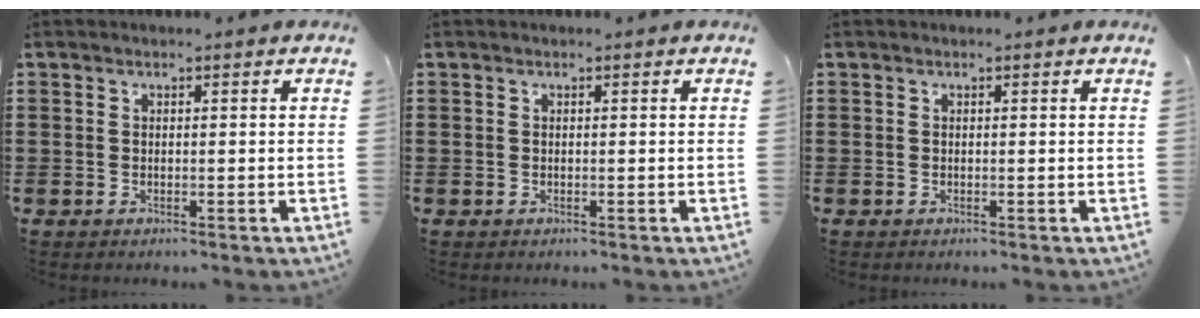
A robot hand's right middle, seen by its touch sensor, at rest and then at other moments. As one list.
[{"total": 0.0}, {"total": 0.0}]